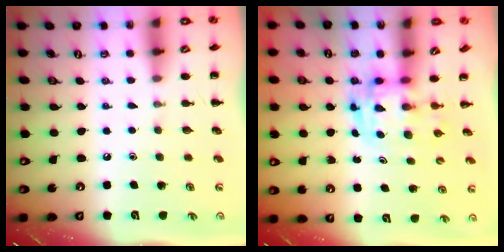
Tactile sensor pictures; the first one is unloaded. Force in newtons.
{"total": 2.9, "press": 2.9, "slide": 0.5}